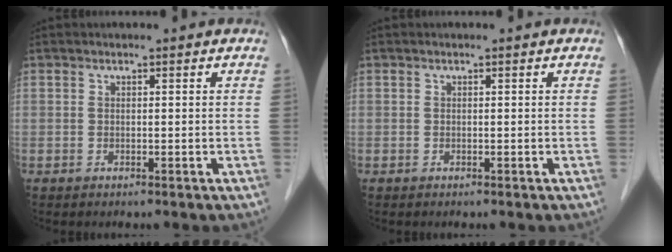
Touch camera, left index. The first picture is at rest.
{"total": 0.0}